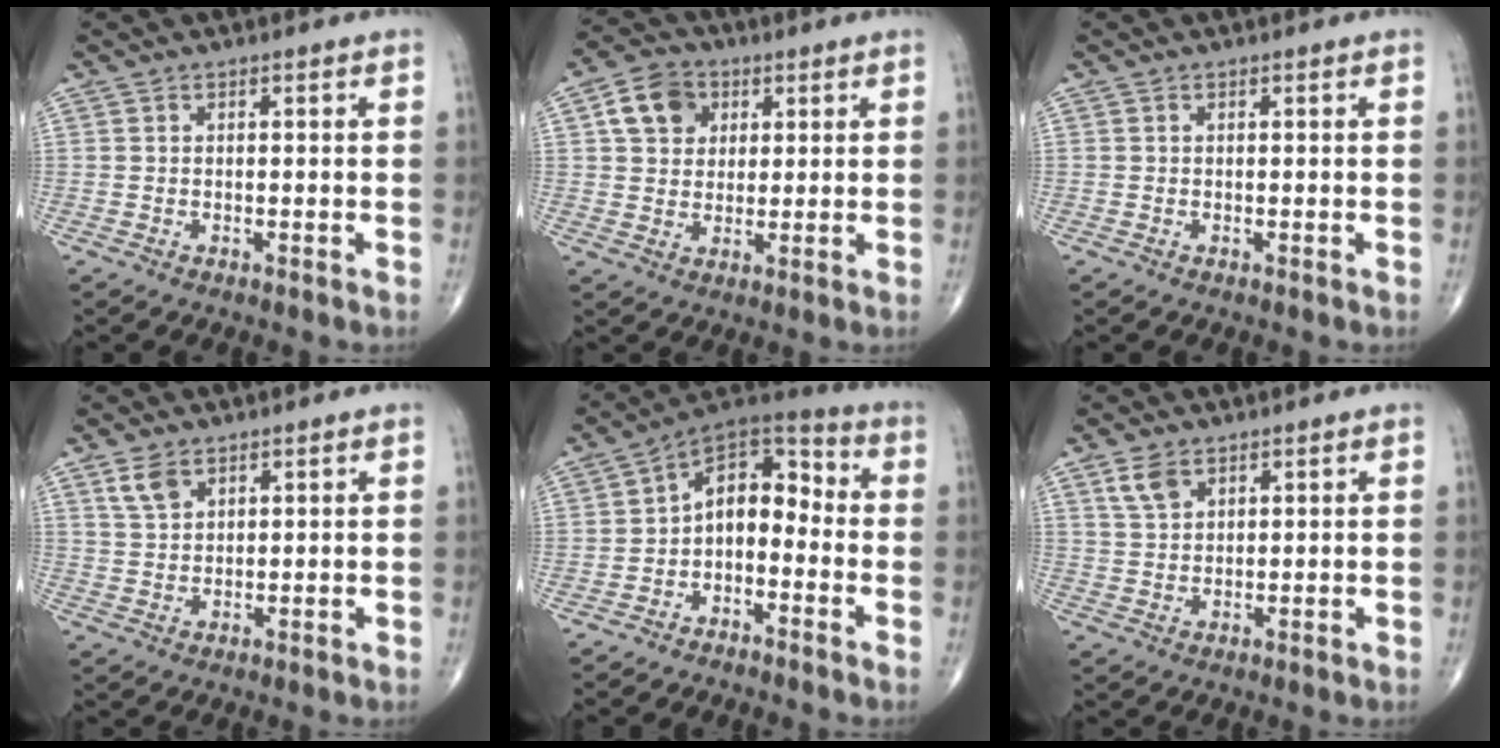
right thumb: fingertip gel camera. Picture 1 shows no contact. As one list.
[{"total": 8.3, "force": [2.8, 6.6, 4.1], "torque": [-0.050, 0.000, 0.043]}, {"total": 0.0}, {"total": 4.2, "force": [2.5, 2.5, 2.3], "torque": [-0.037, -0.008, 0.055]}, {"total": 10.6, "force": [-2.1, 6.7, 7.9], "torque": [-0.095, 0.059, -0.053]}, {"total": 4.3, "force": [2.5, 2.5, 2.3], "torque": [-0.038, -0.008, 0.054]}]